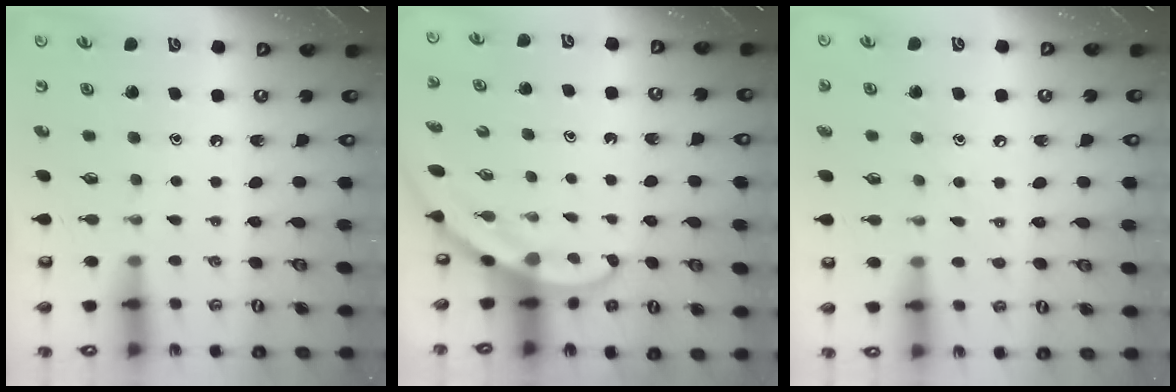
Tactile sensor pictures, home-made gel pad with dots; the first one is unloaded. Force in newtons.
{"total": 3.3, "press": 3.3, "slide": 0.2}
{"total": 7.1, "press": 7.1, "slide": 0.8}